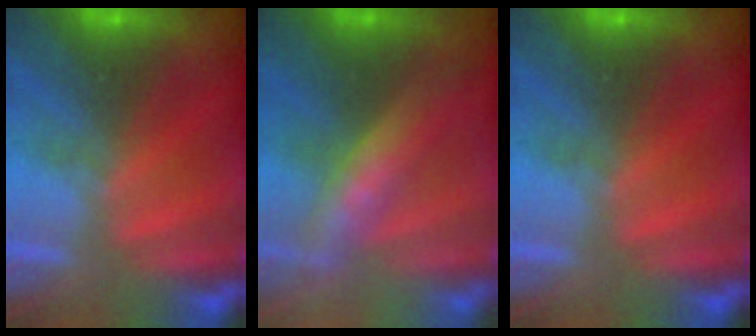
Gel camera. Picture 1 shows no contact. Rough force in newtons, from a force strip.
{"total": 4.6}
{"total": 0.0}